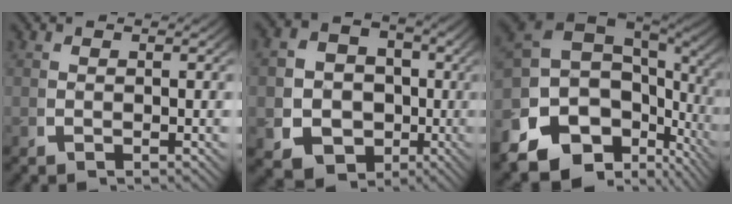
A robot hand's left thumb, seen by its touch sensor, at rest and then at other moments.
{"total": 13.3, "force": [-3.6, 11.5, 5.6], "torque": [-0.123, -0.054, -0.050]}
{"total": 16.5, "force": [-0.5, 11.8, 11.6], "torque": [-0.218, -0.030, -0.002]}